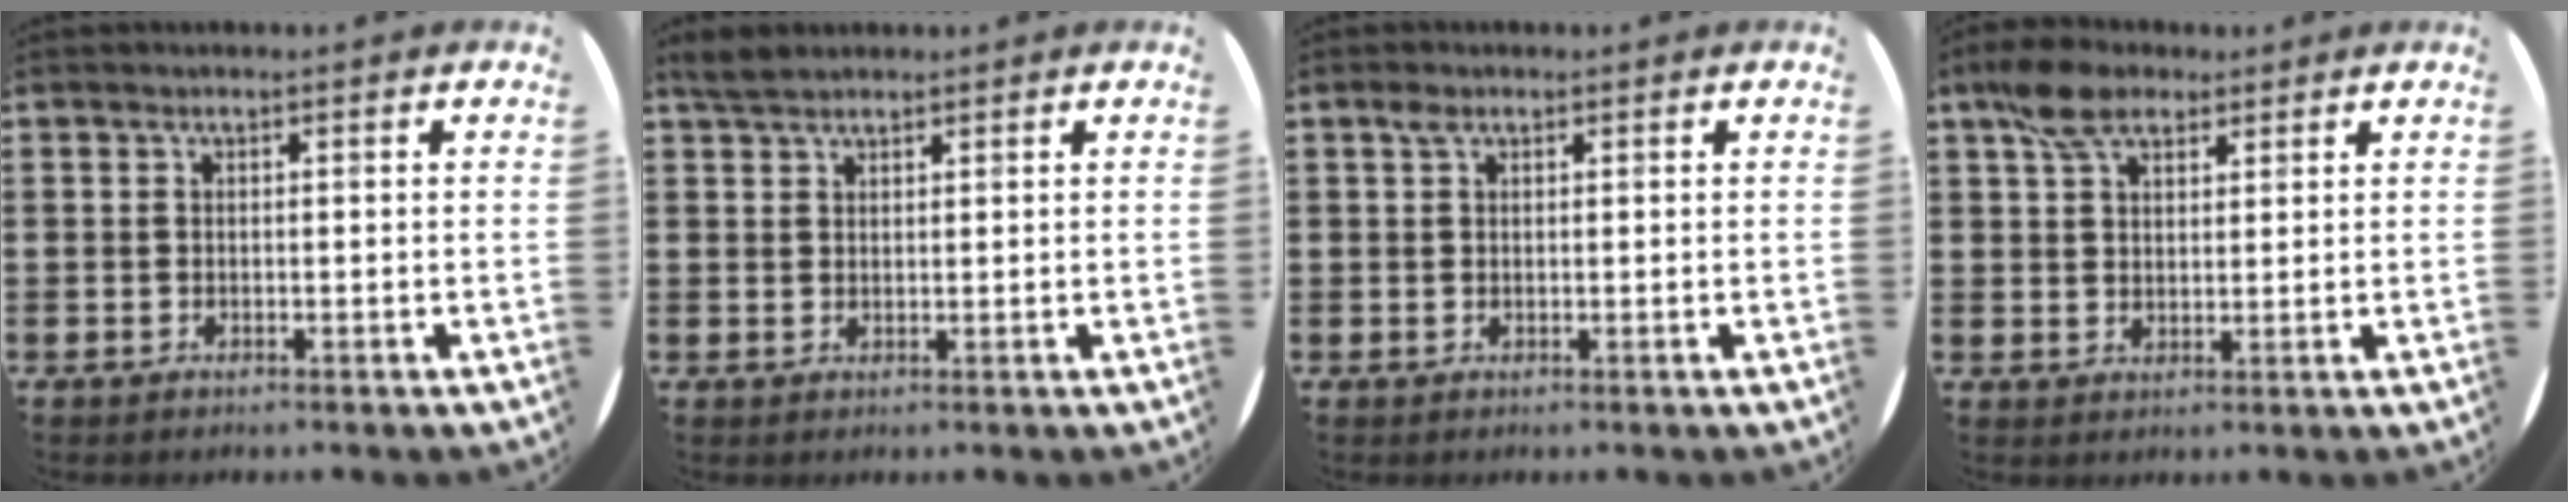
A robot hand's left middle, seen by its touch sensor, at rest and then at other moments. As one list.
[{"total": 2.6, "force": [2.3, 0.8, 0.9], "torque": [-0.015, 0.003, 0.042]}, {"total": 0.7, "force": [0.4, 0.4, 0.4], "torque": [-0.002, 0.000, 0.005]}, {"total": 5.7, "force": [4.1, 2.9, 2.8], "torque": [-0.058, 0.004, 0.076]}]